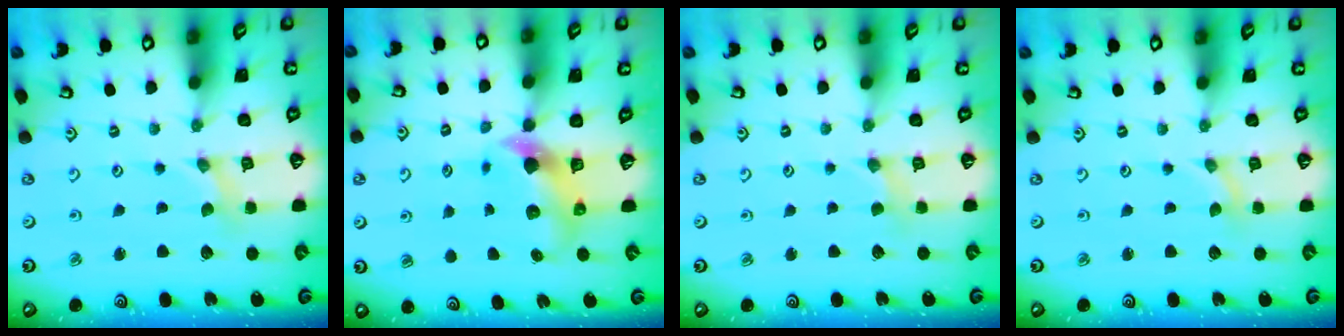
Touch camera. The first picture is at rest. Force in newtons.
{"total": 6.2, "press": 6.1, "slide": 0.7}
{"total": 1.5, "press": 1.5, "slide": 0.2}
{"total": 0.0}